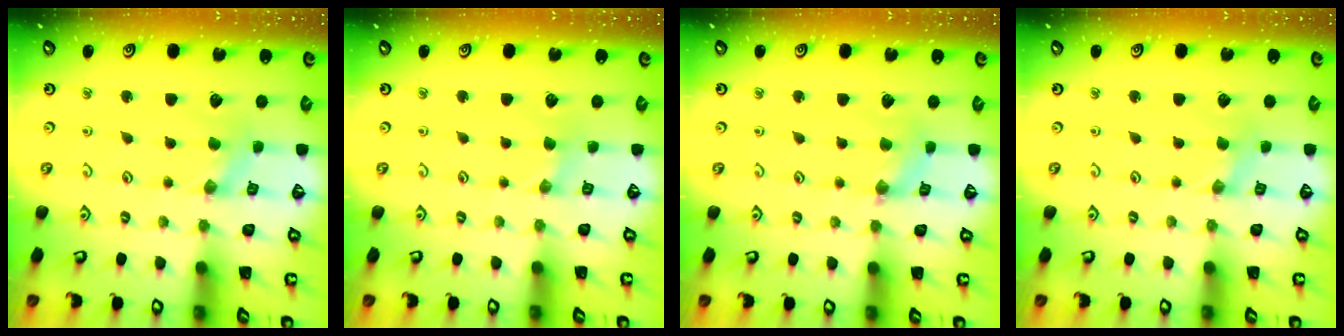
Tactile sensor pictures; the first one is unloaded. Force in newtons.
{"total": 1.1, "press": 1.1, "slide": 0.2}
{"total": 1.3, "press": 1.3, "slide": 0.3}
{"total": 0.0}